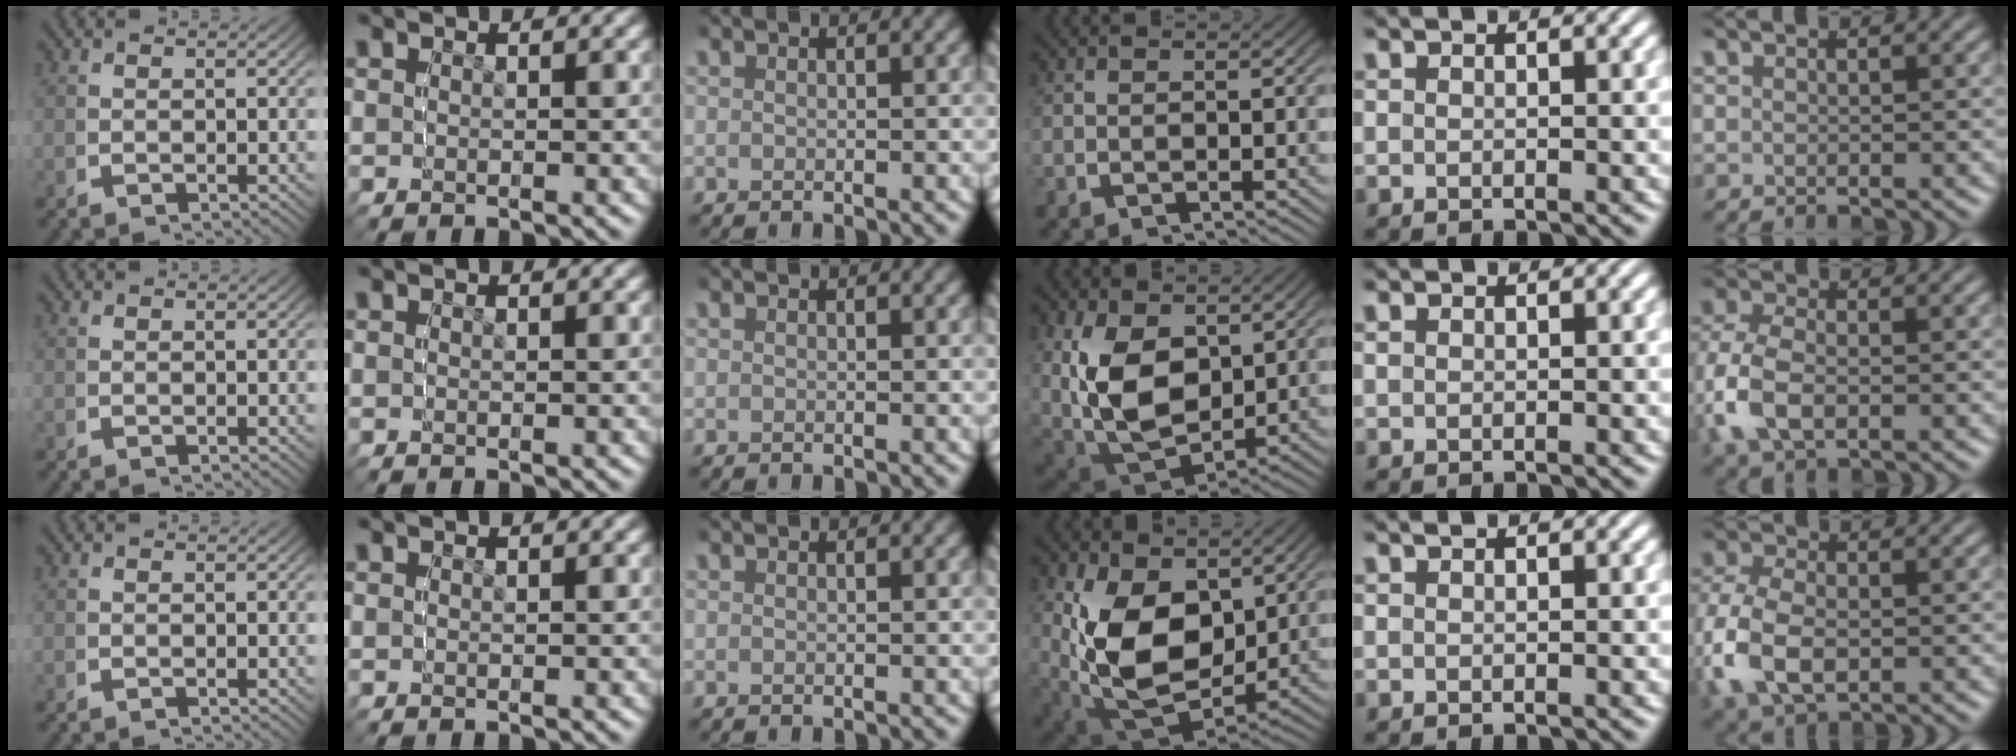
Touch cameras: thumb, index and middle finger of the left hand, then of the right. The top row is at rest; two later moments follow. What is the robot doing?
{"motion": "grasp_and_lifting", "object": "sponge"}